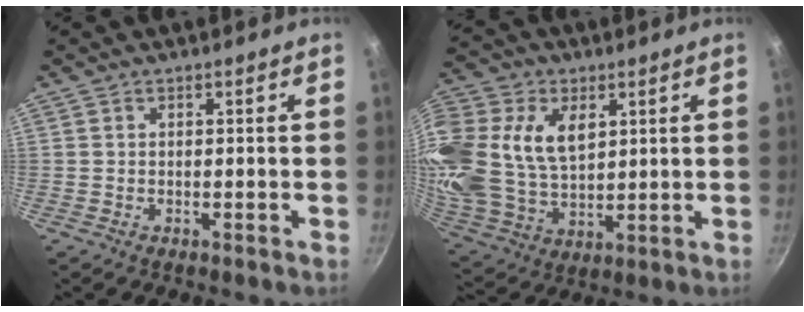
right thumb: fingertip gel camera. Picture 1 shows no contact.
{"total": 23.7, "force": [7.0, 16.2, 15.8], "torque": [-0.361, 0.004, 0.137]}